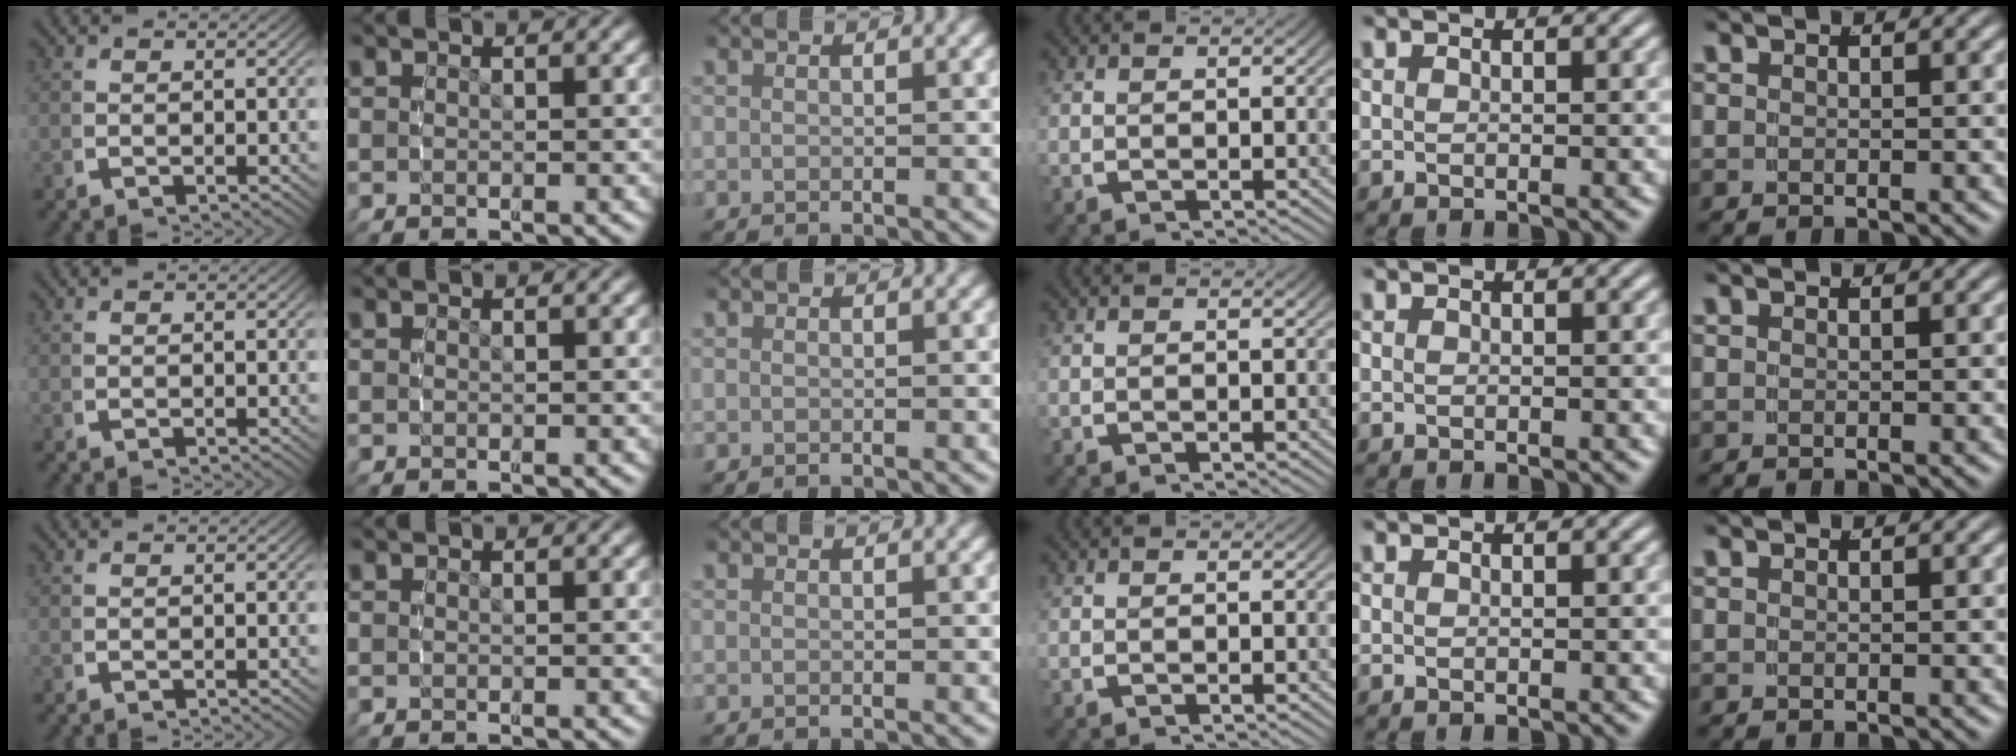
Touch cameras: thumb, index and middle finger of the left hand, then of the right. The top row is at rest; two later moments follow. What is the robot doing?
{"motion": "reach", "object": "coat"}